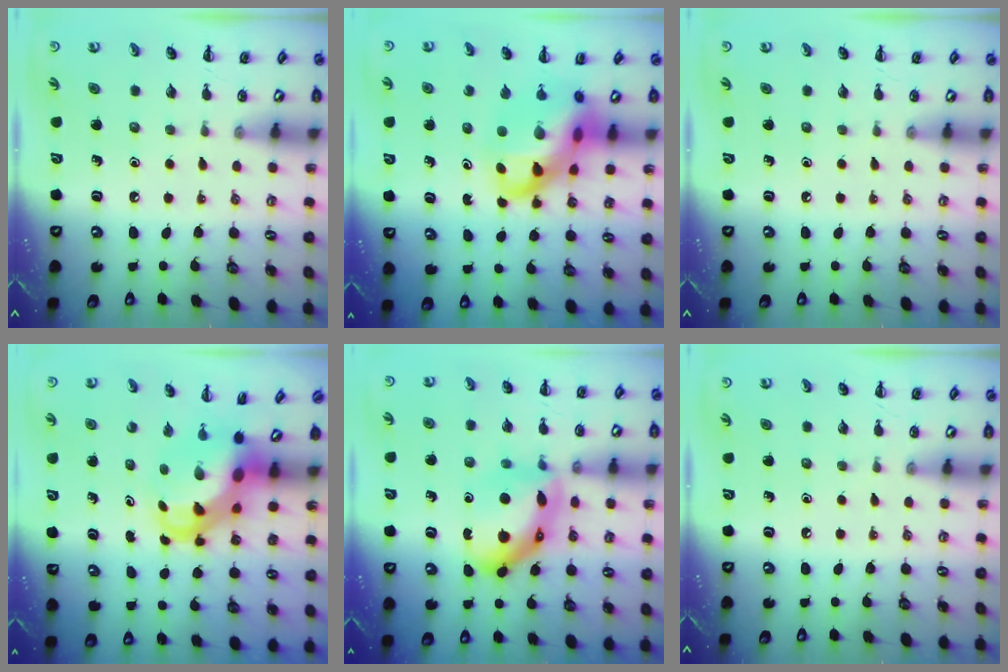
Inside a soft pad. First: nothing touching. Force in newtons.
{"total": 15.2, "press": 14.7, "slide": 3.8}
{"total": 0.0}
{"total": 5.7, "press": 5.5, "slide": 1.5}
{"total": 14.7, "press": 14.6, "slide": 0.9}
{"total": 0.0}